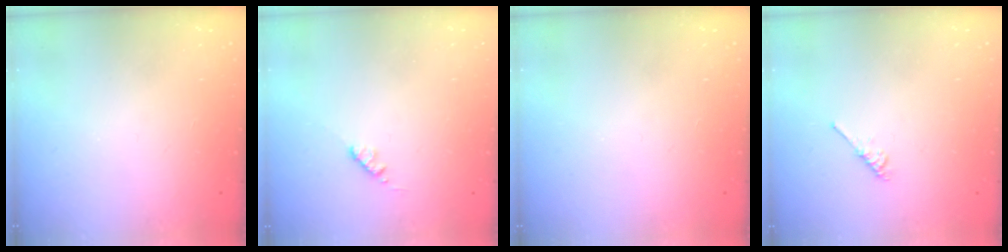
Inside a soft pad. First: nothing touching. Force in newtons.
{"total": 2.8, "press": 2.8, "slide": 0.4}
{"total": 0.0}
{"total": 2.1, "press": 2.1, "slide": 0.4}